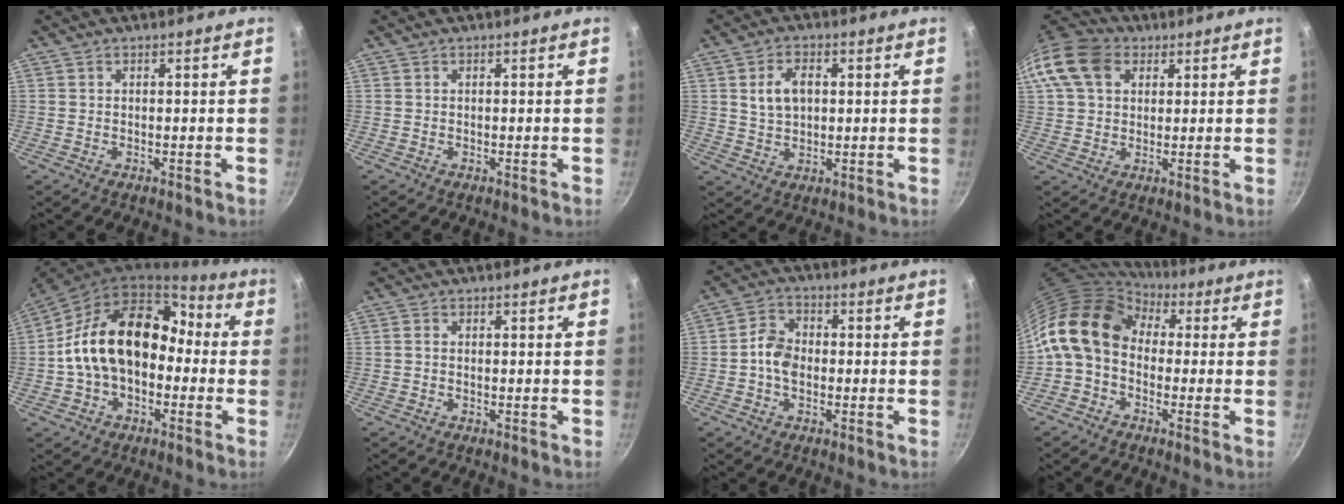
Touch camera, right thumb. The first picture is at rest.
{"total": 0.0}
{"total": 6.7, "force": [1.4, 4.4, 4.8], "torque": [-0.074, 0.003, 0.028]}
{"total": 12.5, "force": [4.1, 9.4, 7.1], "torque": [-0.126, 0.018, 0.062]}
{"total": 19.0, "force": [-1.0, 13.4, 13.4], "torque": [-0.197, 0.060, -0.023]}
{"total": 1.0, "force": [-0.1, 0.7, 0.7], "torque": [-0.014, 0.004, -0.003]}
{"total": 5.6, "force": [-0.9, 4.1, 3.7], "torque": [-0.053, 0.022, -0.027]}
{"total": 12.6, "force": [1.1, 9.2, 8.5], "torque": [-0.138, 0.028, -0.005]}